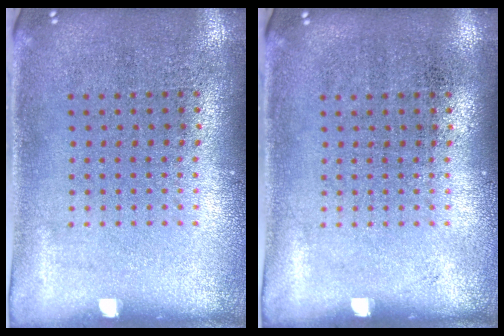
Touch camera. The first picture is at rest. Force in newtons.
{"total": 0.0}